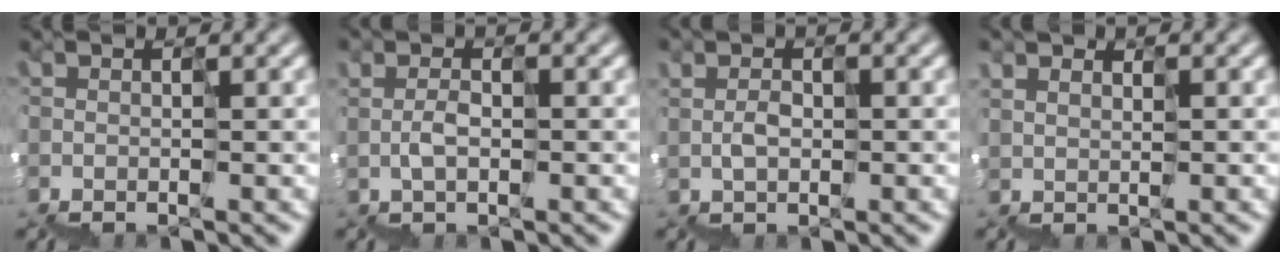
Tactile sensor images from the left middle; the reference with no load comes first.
{"total": 0.9, "force": [0.8, 0.0, -0.3], "torque": [0.008, 0.012, 0.017]}
{"total": 1.0, "force": [0.9, 0.2, -0.4], "torque": [0.012, 0.013, 0.020]}
{"total": 1.2, "force": [1.2, 0.4, 0.2], "torque": [0.015, 0.001, 0.028]}